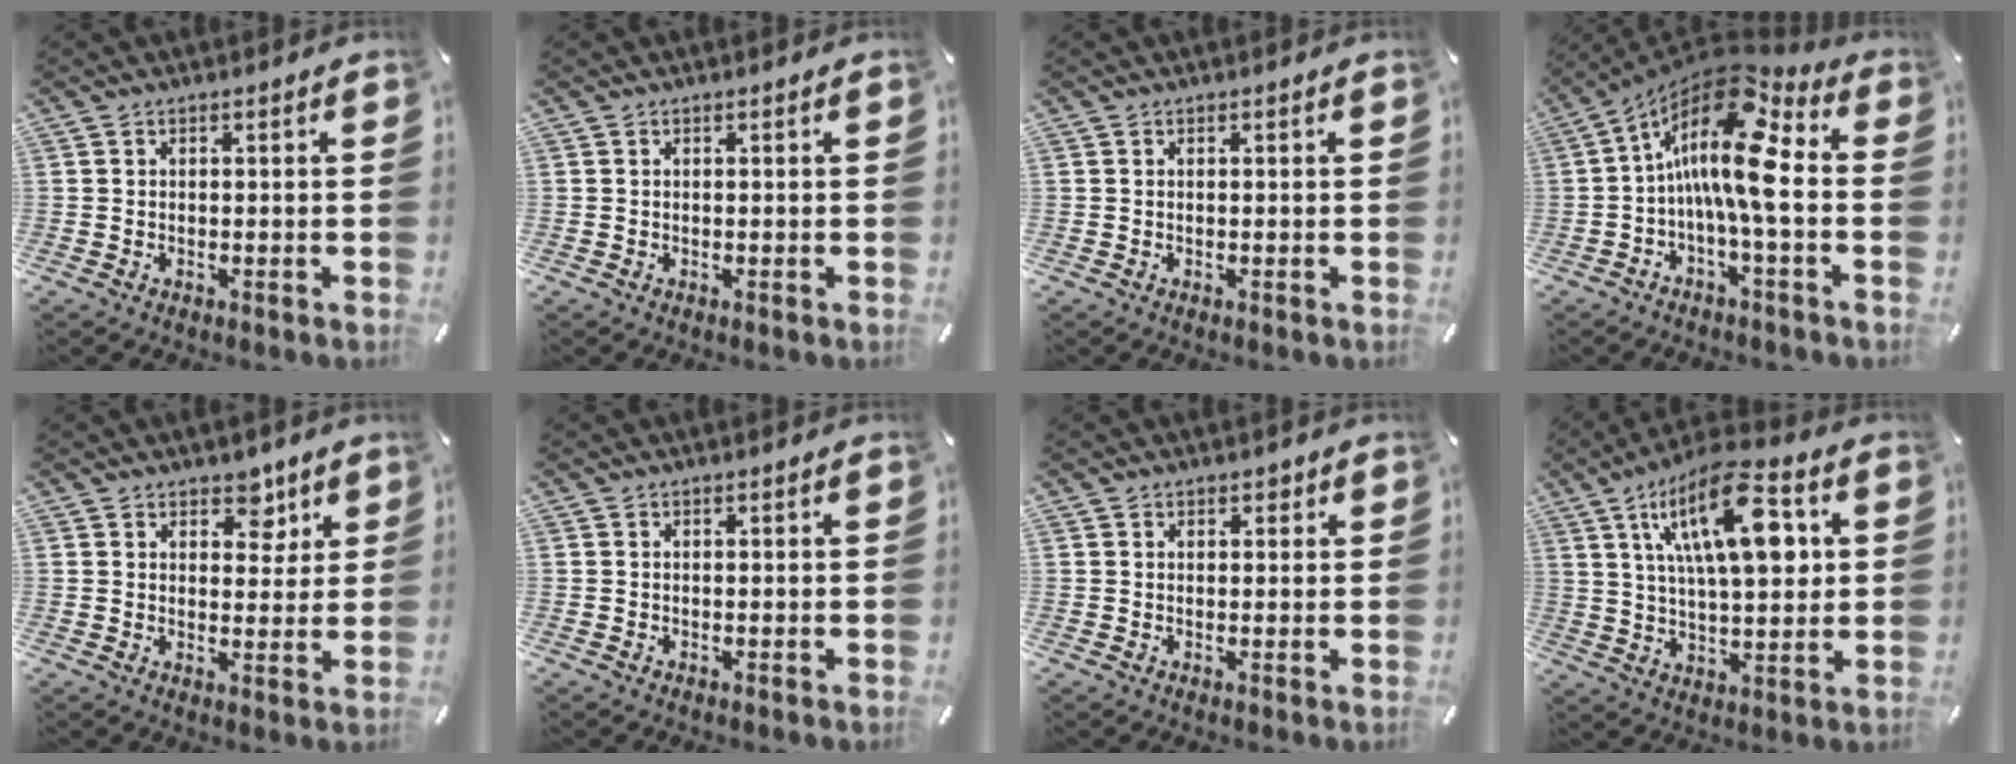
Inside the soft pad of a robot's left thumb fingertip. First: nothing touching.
{"total": 0.0}
{"total": 0.0}
{"total": 17.7, "force": [1.1, 5.4, 16.8], "torque": [-0.325, -0.022, 0.009]}
{"total": 5.7, "force": [3.7, 3.8, 2.1], "torque": [0.001, -0.023, 0.057]}
{"total": 0.0}
{"total": 1.3, "force": [0.7, 1.1, 0.2], "torque": [0.003, 0.002, 0.010]}
{"total": 20.0, "force": [7.3, 8.3, 16.7], "torque": [-0.273, -0.015, 0.109]}